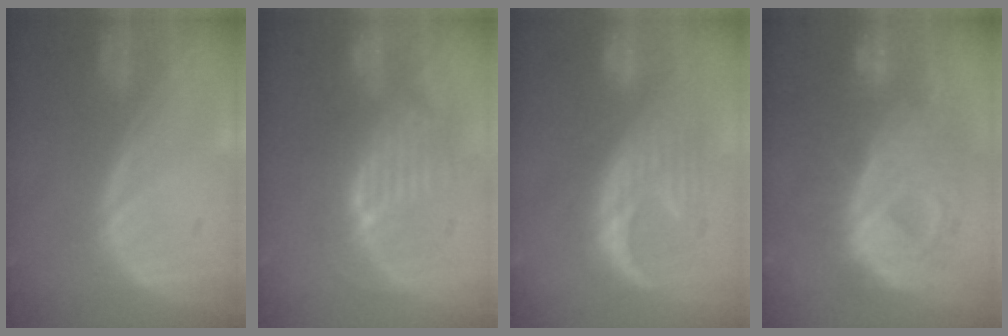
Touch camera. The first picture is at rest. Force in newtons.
{"total": 9.1, "press": 8.7, "slide": 2.6}
{"total": 9.1, "press": 9.1, "slide": 0.5}
{"total": 12.7, "press": 12.7, "slide": 1.2}